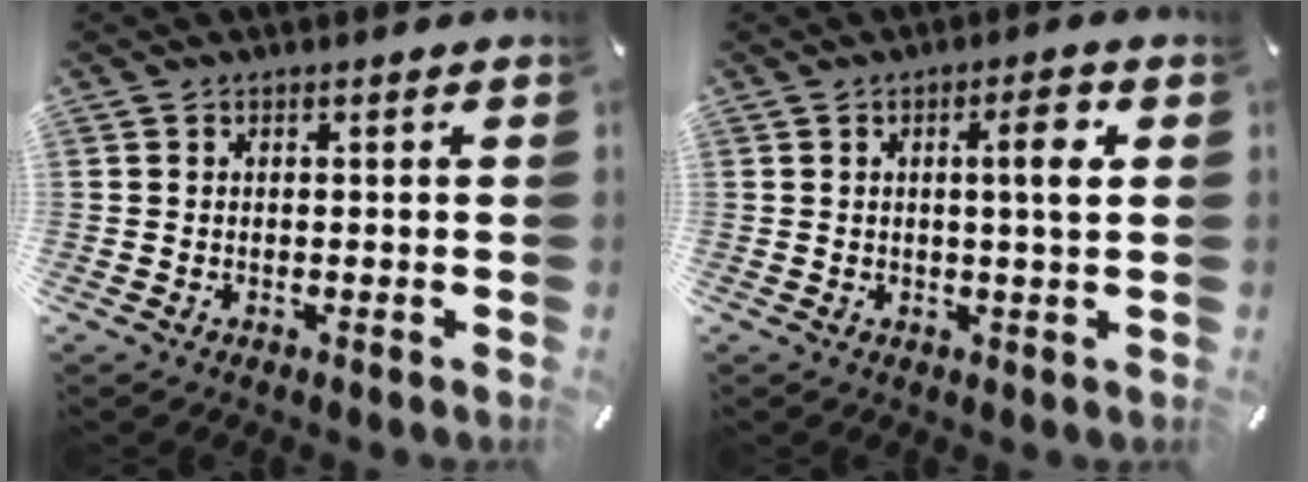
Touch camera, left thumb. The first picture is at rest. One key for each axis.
{"total": 6.9, "fx": 1.7, "fy": 0.8, "fz": 6.6, "tx": -0.105, "ty": -0.008, "tz": 0.018}